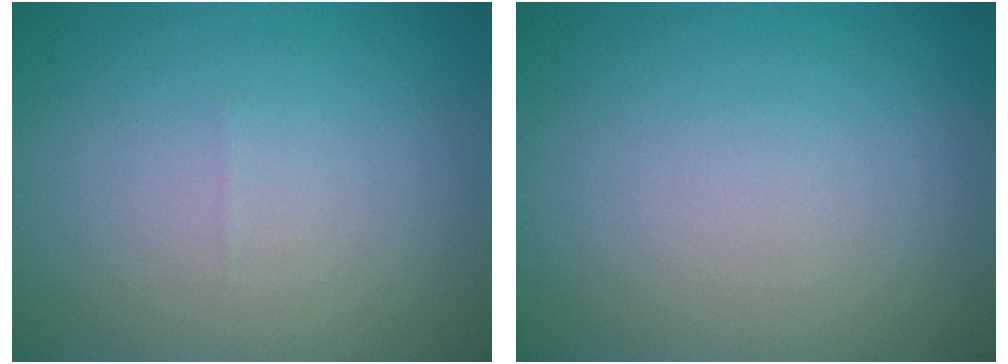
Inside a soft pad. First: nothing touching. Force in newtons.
{"total": 0.0}